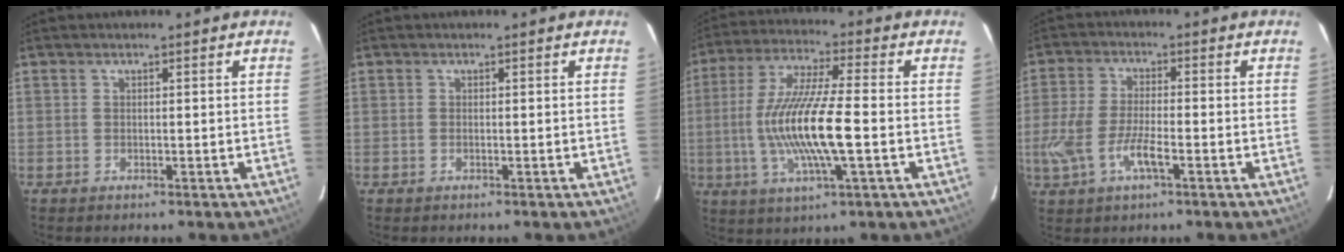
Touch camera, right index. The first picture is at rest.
{"total": 0.0}
{"total": 15.1, "force": [-2.4, 1.8, 14.8], "torque": [-0.291, -0.007, -0.044]}
{"total": 8.9, "force": [-3.3, 2.8, 7.8], "torque": [-0.171, -0.006, -0.064]}